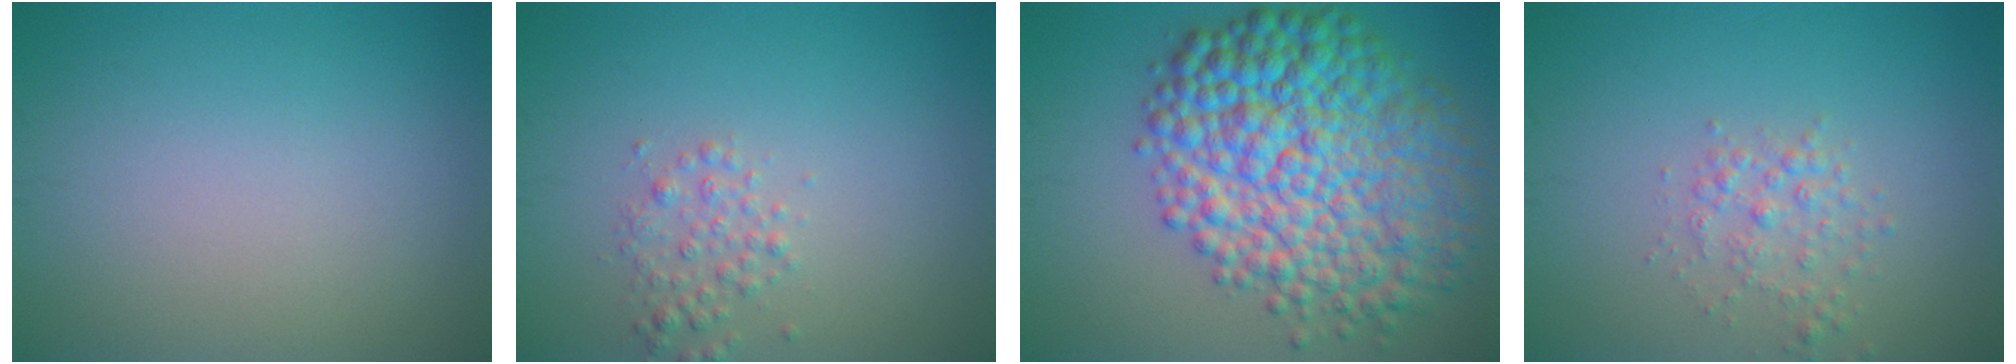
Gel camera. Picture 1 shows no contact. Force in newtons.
{"total": 1.8, "press": 1.8, "slide": 0.0}
{"total": 12.1, "press": 12.1, "slide": 0.2}
{"total": 1.9, "press": 1.9, "slide": 0.1}